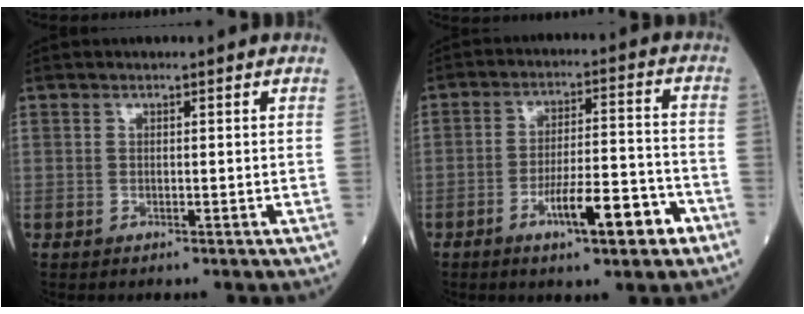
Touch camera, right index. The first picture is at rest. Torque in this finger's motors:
{"motor_torque": [1.08, -0.68, 0.50, 0.15]}